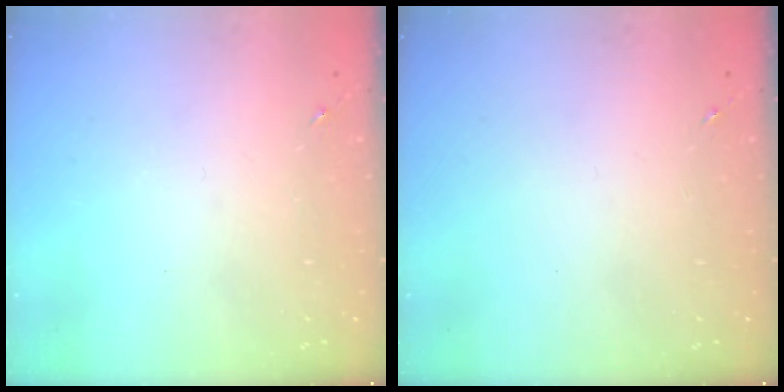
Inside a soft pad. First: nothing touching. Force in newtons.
{"total": 0.0}